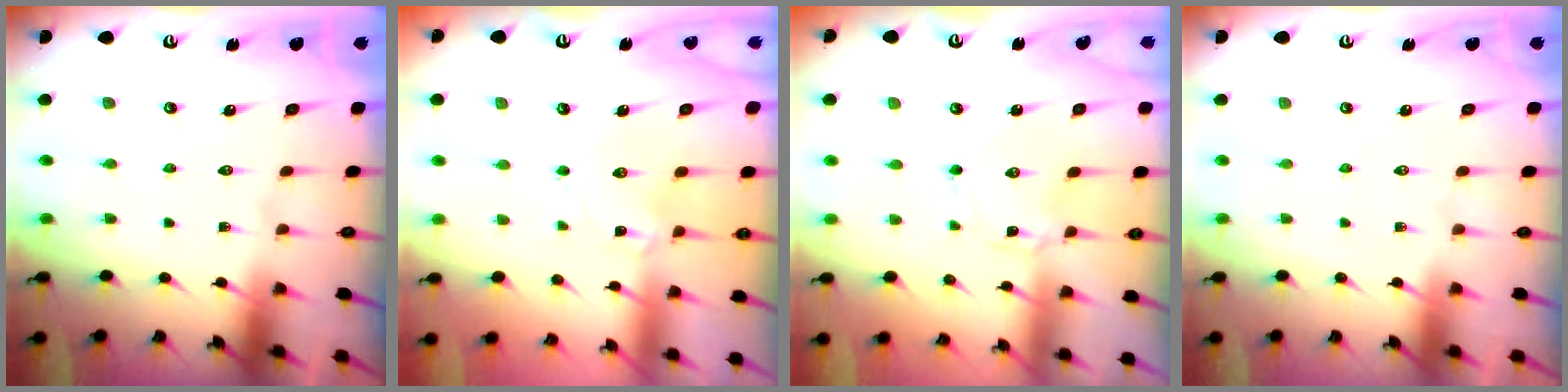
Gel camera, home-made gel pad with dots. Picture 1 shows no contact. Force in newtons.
{"total": 1.1, "press": 1.1, "slide": 0.2}
{"total": 1.9, "press": 1.8, "slide": 0.3}
{"total": 0.0}